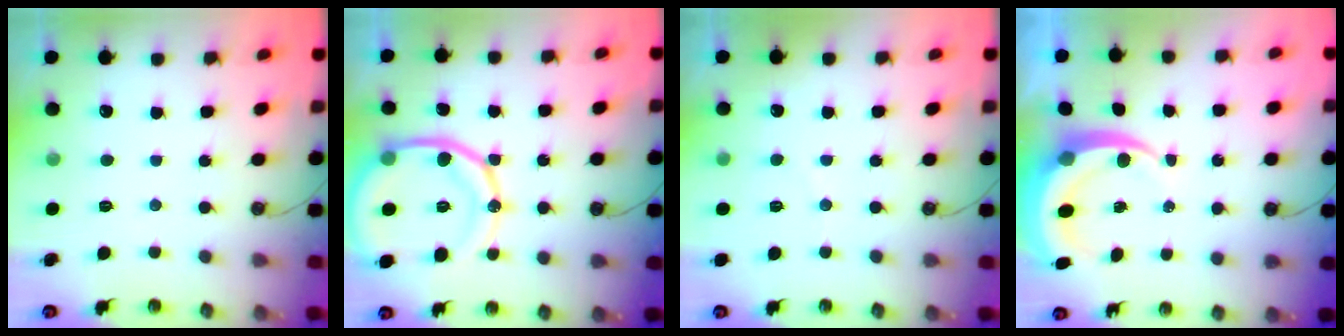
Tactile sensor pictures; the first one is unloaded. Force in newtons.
{"total": 18.1, "press": 18.0, "slide": 2.2}
{"total": 2.1, "press": 2.1, "slide": 0.2}
{"total": 7.7, "press": 7.7, "slide": 0.9}